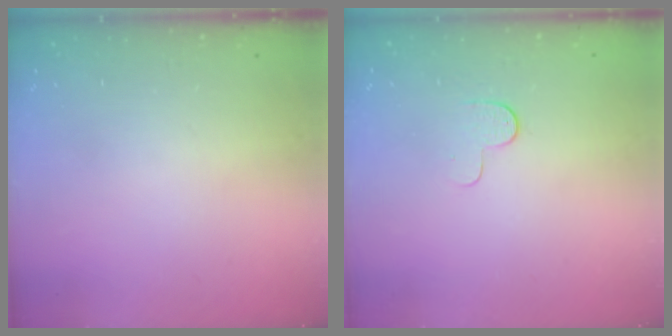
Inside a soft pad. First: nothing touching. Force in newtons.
{"total": 3.9, "press": 3.9, "slide": 0.3}